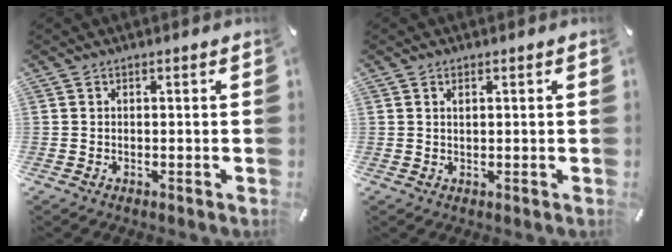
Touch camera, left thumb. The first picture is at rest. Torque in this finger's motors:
{"motor_torque": [-0.03, -0.41, 0.04, 0.06, -0.02]}